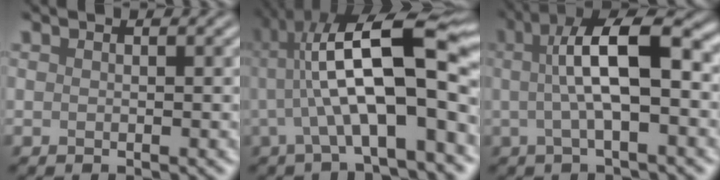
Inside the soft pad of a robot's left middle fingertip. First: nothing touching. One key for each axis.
{"total": 10.1, "fx": -0.9, "fy": 1.5, "fz": 9.9, "tx": -0.181, "ty": 0.004, "tz": 0.023}
{"total": 6.7, "fx": -0.1, "fy": 0.9, "fz": 6.6, "tx": -0.126, "ty": -0.007, "tz": 0.031}